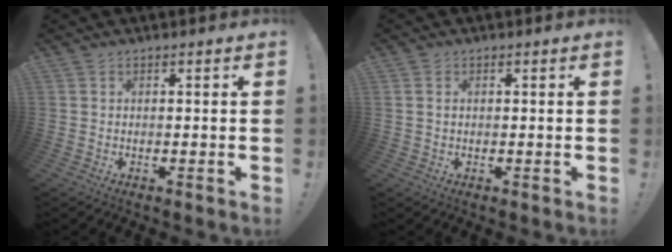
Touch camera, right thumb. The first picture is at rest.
{"total": 0.9, "force": [0.4, 0.7, 0.4], "torque": [-0.010, 0.004, 0.007]}